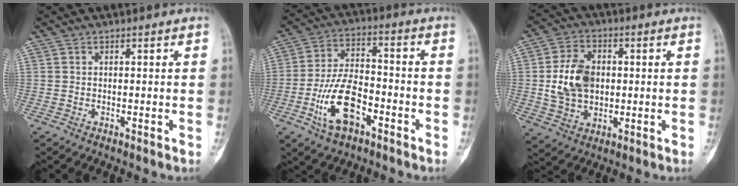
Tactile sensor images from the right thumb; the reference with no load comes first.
{"total": 12.5, "force": [-5.2, 6.4, 9.3], "torque": [-0.174, 0.032, -0.095]}
{"total": 11.4, "force": [0.5, 8.1, 7.9], "torque": [-0.124, 0.006, 0.011]}